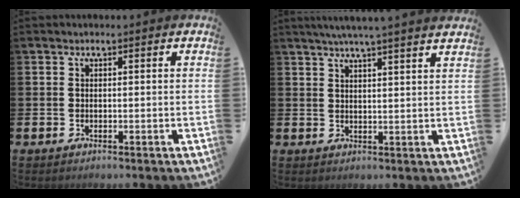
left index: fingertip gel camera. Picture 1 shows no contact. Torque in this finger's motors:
{"motor_torque": [0.10, -0.42, 0.60, 0.21]}